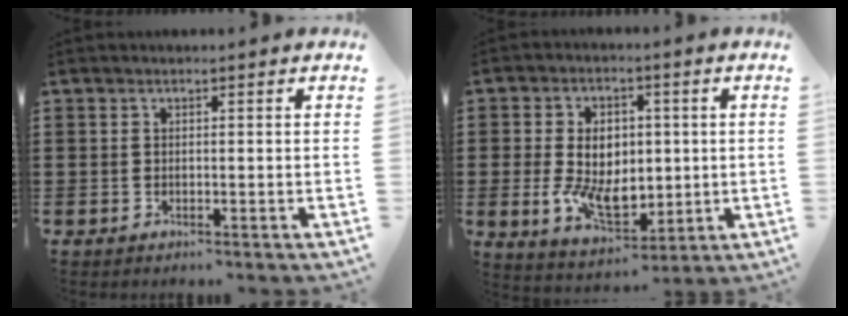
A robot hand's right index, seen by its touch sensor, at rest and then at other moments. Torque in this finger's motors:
{"motor_torque": [2.04, 0.10, 1.05, 0.21]}